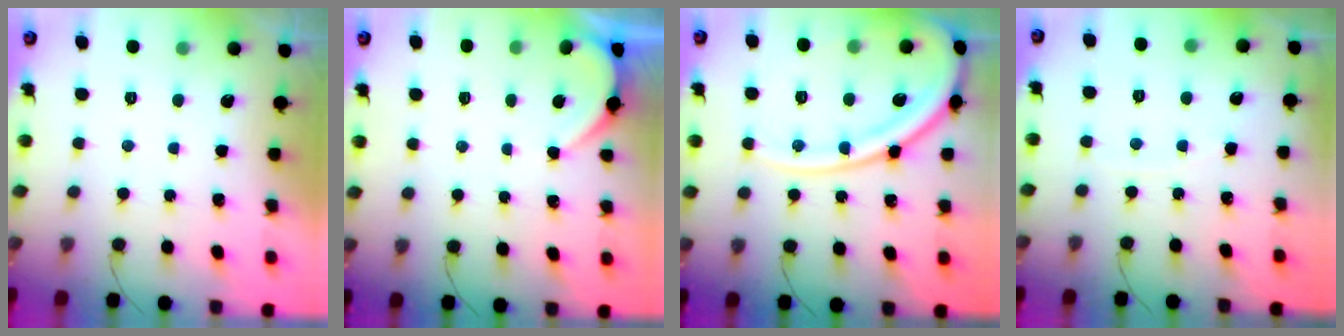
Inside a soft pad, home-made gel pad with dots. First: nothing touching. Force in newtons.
{"total": 1.3, "press": 1.3, "slide": 0.2}
{"total": 17.1, "press": 17.0, "slide": 1.8}
{"total": 2.2, "press": 2.2, "slide": 0.3}